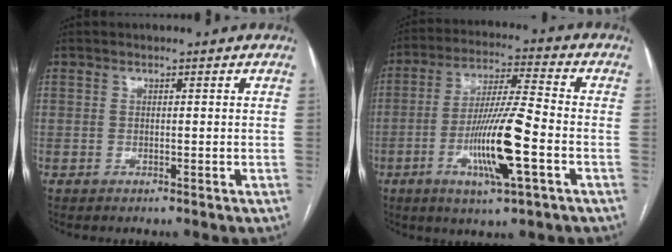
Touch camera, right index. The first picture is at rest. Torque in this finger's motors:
{"motor_torque": [1.93, -0.11, 0.98, 0.21]}